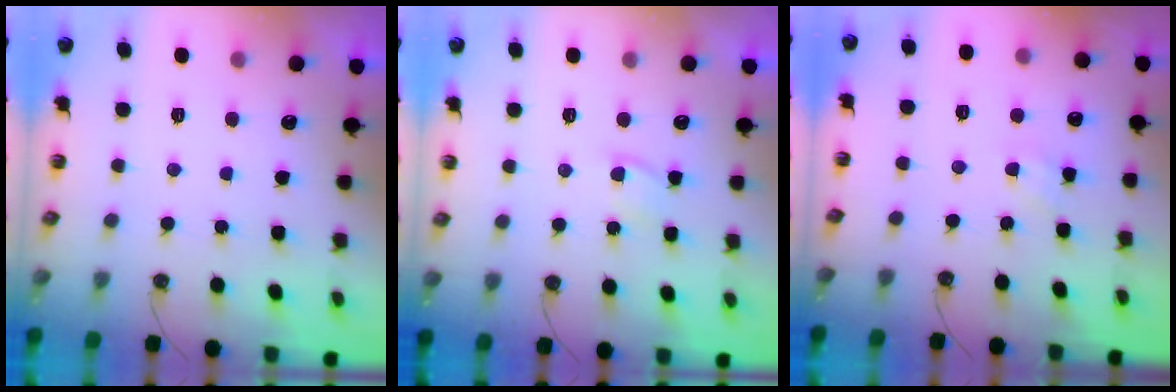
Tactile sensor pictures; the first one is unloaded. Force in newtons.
{"total": 4.5, "press": 4.5, "slide": 0.6}
{"total": 1.8, "press": 1.8, "slide": 0.2}